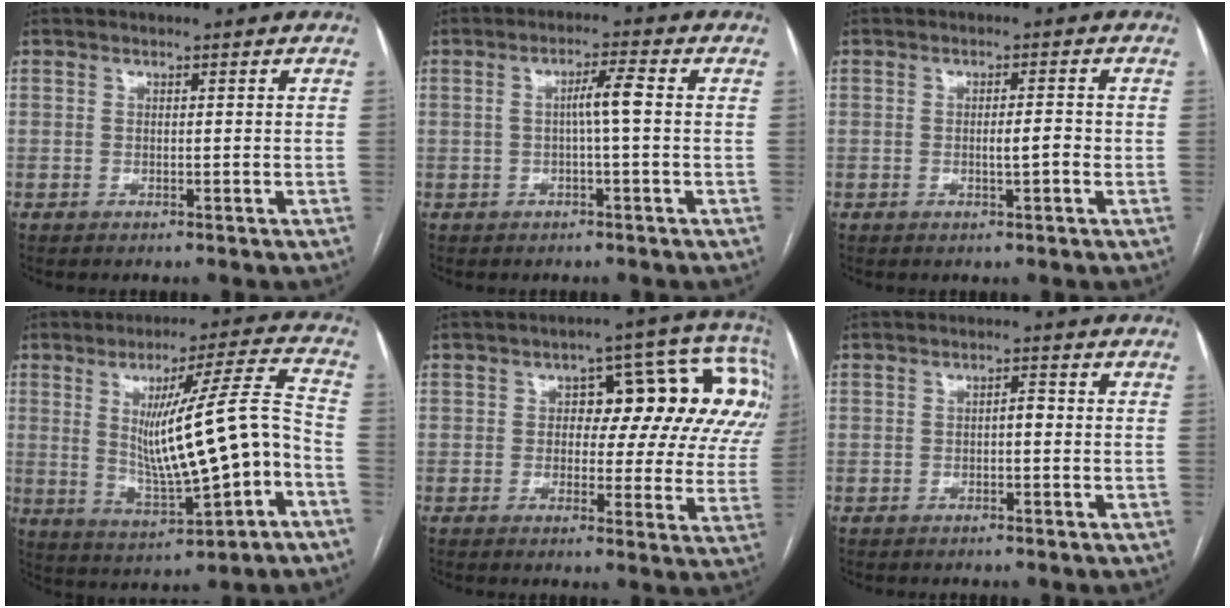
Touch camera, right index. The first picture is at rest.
{"total": 3.8, "force": [0.0, 0.0, 3.8], "torque": [-0.069, 0.008, 0.001]}
{"total": 2.7, "force": [-0.5, 0.3, 2.6], "torque": [-0.045, -0.001, -0.007]}
{"total": 16.0, "force": [-1.9, 1.2, 15.8], "torque": [-0.253, 0.004, -0.019]}
{"total": 16.7, "force": [4.3, 7.8, 14.1], "torque": [-0.166, 0.043, 0.045]}
{"total": 1.4, "force": [-0.2, 0.5, 1.3], "torque": [-0.017, 0.005, -0.007]}